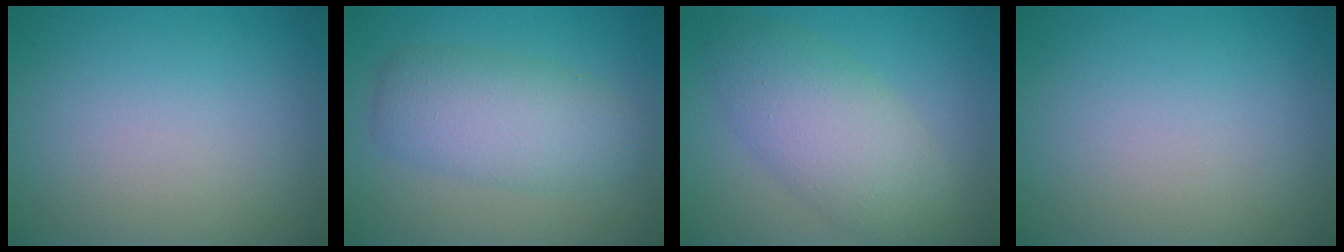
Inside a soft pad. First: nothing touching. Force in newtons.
{"total": 5.1, "press": 5.1, "slide": 0.3}
{"total": 5.9, "press": 5.9, "slide": 0.3}
{"total": 0.0}